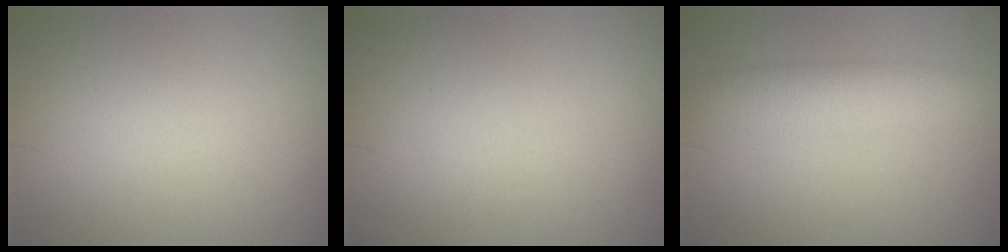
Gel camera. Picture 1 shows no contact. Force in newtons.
{"total": 0.0}
{"total": 3.7, "press": 3.7, "slide": 0.1}